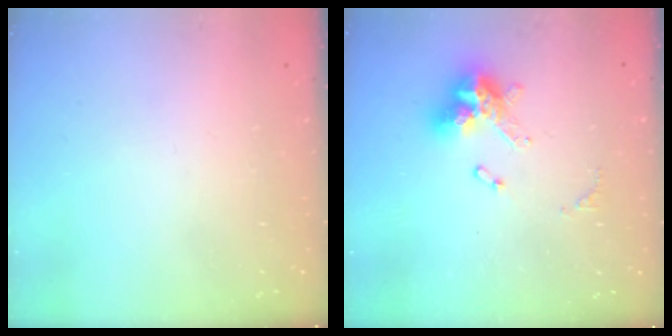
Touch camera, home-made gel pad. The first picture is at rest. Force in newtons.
{"total": 13.4, "press": 13.3, "slide": 1.2}